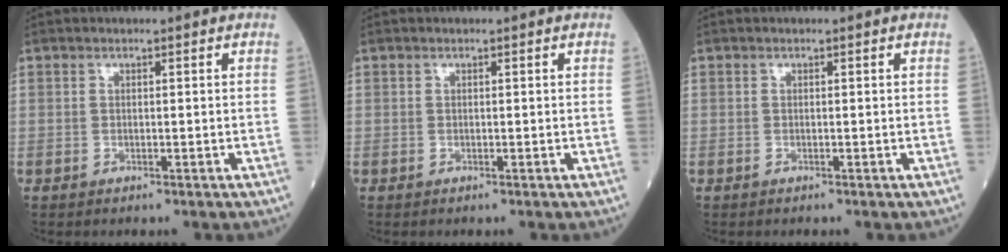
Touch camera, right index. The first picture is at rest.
{"total": 0.0}
{"total": 0.0}